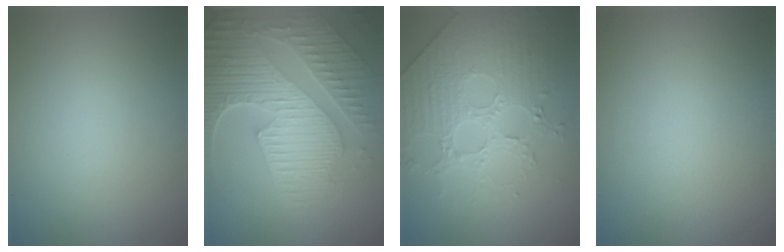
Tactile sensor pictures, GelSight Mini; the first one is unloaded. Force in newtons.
{"total": 9.1, "press": 6.5, "slide": 6.3}
{"total": 4.4, "press": 4.2, "slide": 1.4}
{"total": 0.0}